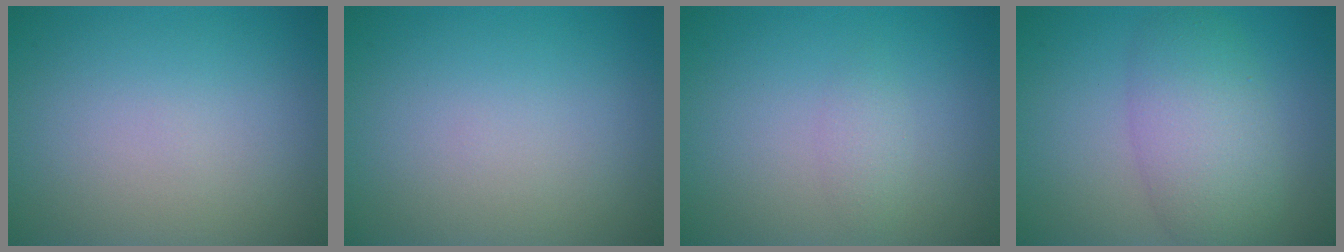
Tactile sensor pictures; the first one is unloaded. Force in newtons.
{"total": 0.0}
{"total": 1.2, "press": 1.2, "slide": 0.1}
{"total": 5.4, "press": 5.4, "slide": 0.2}